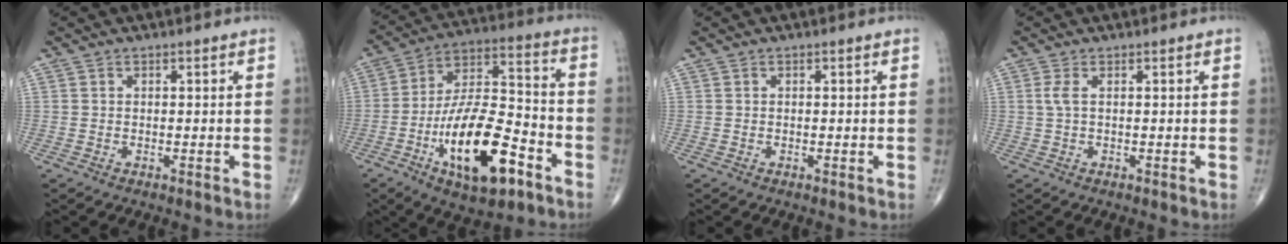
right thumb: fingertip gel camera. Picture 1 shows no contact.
{"total": 19.8, "force": [-8.5, 7.9, 16.0], "torque": [-0.270, 0.050, -0.142]}
{"total": 0.0}
{"total": 1.7, "force": [0.3, 0.4, 1.6], "torque": [-0.050, 0.005, 0.009]}